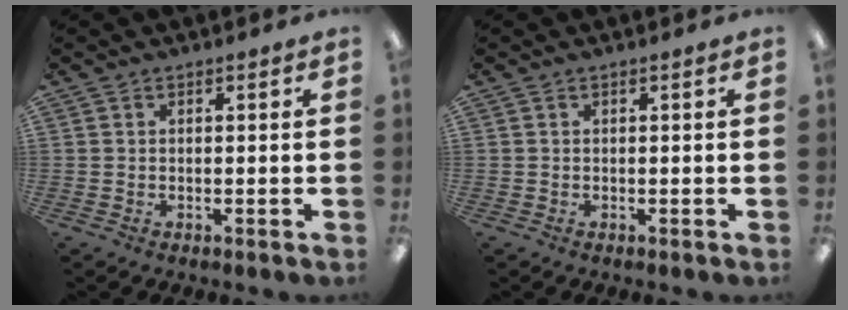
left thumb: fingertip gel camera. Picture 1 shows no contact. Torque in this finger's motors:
{"motor_torque": [0.00, 0.00, 0.05, -0.05, 0.00]}